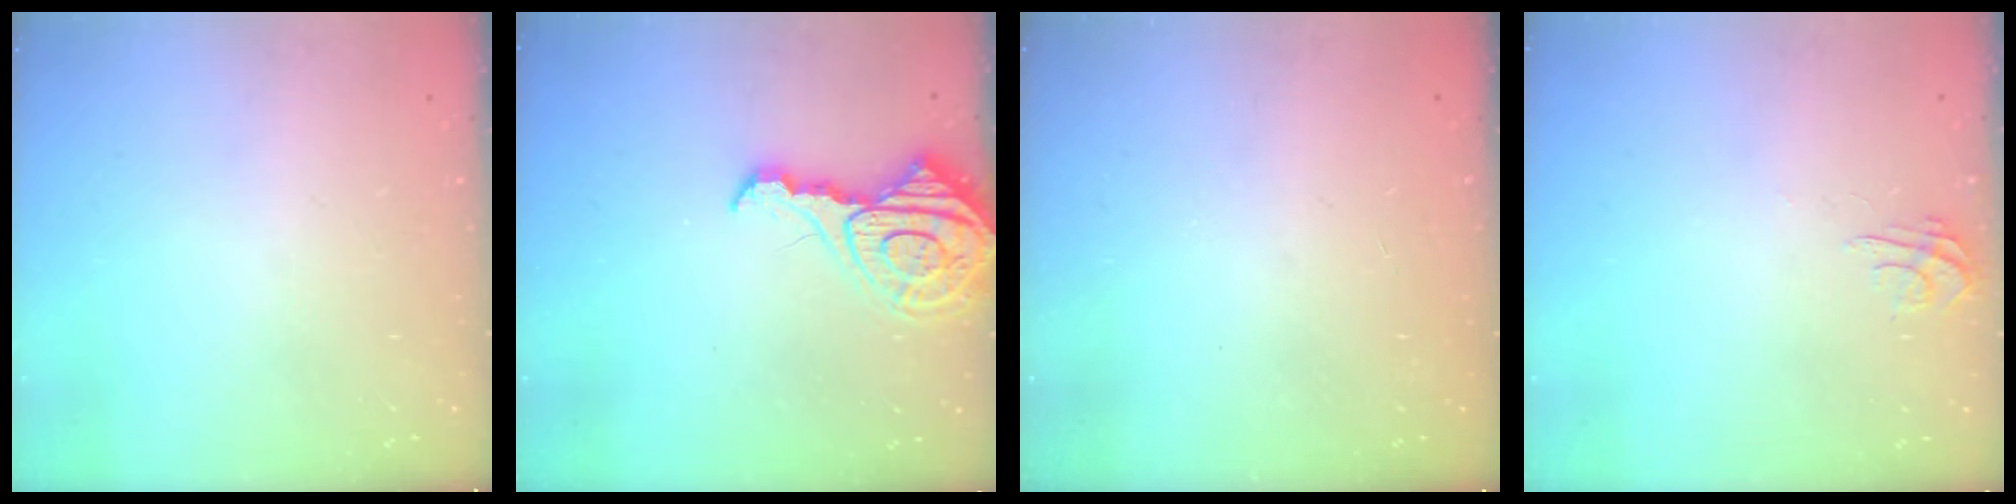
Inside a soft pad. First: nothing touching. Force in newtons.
{"total": 12.2, "press": 12.2, "slide": 1.1}
{"total": 0.0}
{"total": 3.9, "press": 3.8, "slide": 0.4}